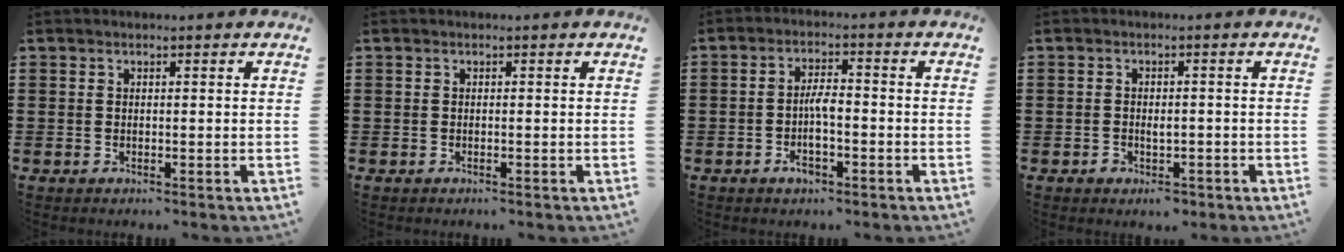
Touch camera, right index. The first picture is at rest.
{"total": 0.0}
{"total": 4.4, "force": [-1.5, 1.7, 3.8], "torque": [-0.074, 0.005, -0.029]}
{"total": 1.7, "force": [-1.0, 1.0, 1.0], "torque": [-0.022, 0.000, -0.019]}